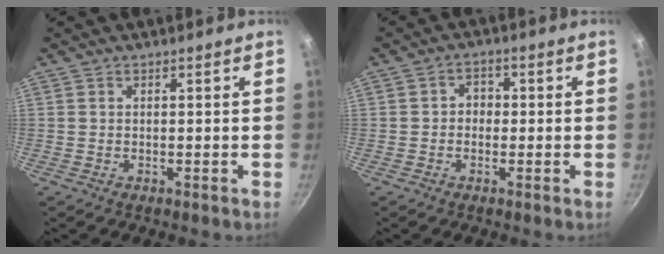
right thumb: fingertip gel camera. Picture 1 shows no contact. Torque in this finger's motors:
{"motor_torque": [-0.58, 0.06, 0.00, 0.20, 0.05]}